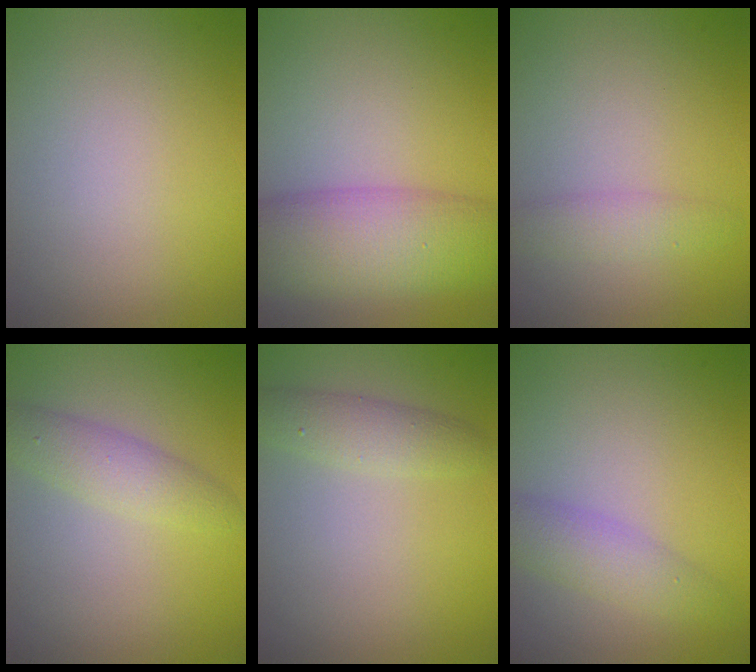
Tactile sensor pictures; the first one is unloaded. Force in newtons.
{"total": 8.0, "press": 8.0, "slide": 0.2}
{"total": 1.8, "press": 1.8, "slide": 0.1}
{"total": 2.8, "press": 2.8, "slide": 0.1}
{"total": 2.4, "press": 2.4, "slide": 0.1}
{"total": 2.8, "press": 2.8, "slide": 0.2}